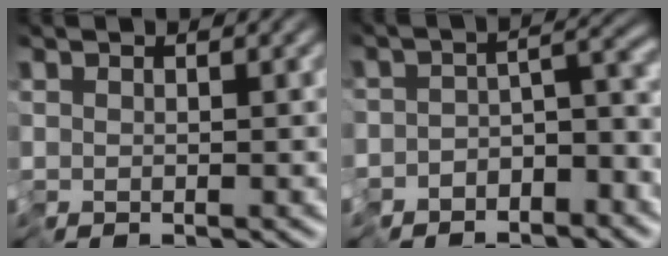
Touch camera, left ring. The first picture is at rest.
{"total": 5.7, "force": [-4.8, 2.2, 2.3], "torque": [-0.009, 0.004, -0.089]}